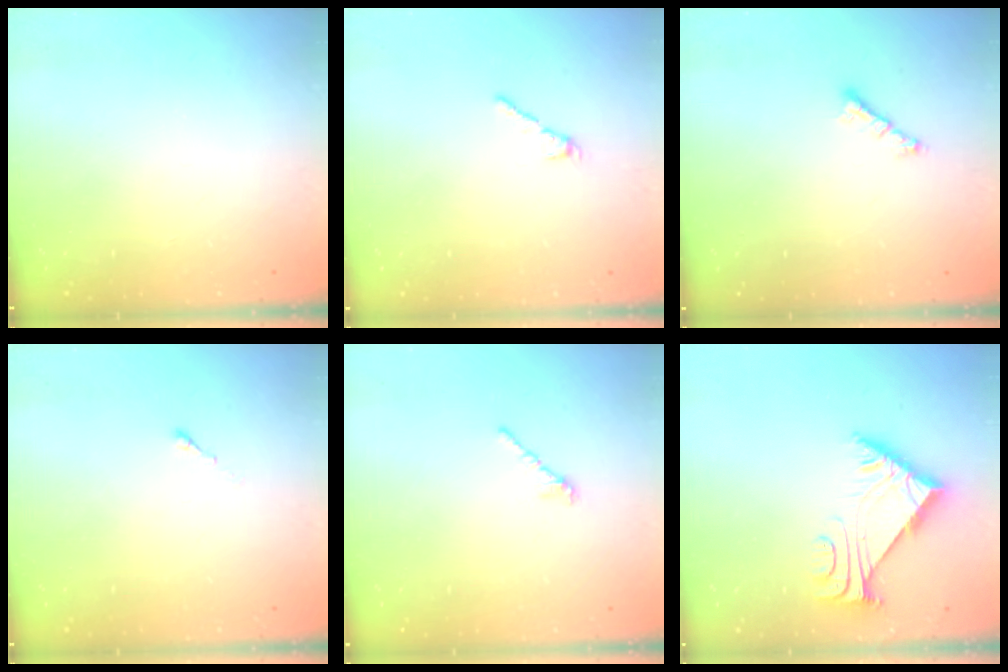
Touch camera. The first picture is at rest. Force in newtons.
{"total": 2.2, "press": 2.2, "slide": 0.4}
{"total": 0.8, "press": 0.7, "slide": 0.4}
{"total": 0.0}
{"total": 2.4, "press": 2.3, "slide": 0.7}
{"total": 5.7, "press": 5.7, "slide": 0.6}